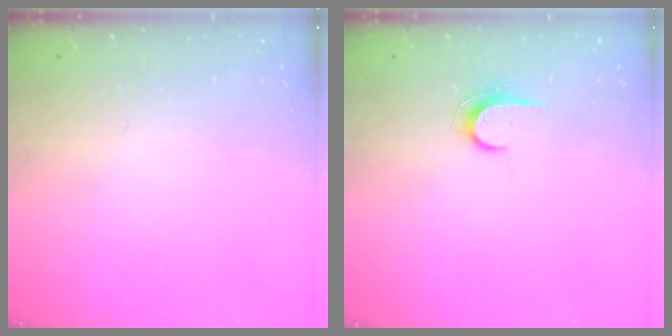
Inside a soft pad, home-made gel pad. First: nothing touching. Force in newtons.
{"total": 6.7, "press": 6.7, "slide": 0.7}